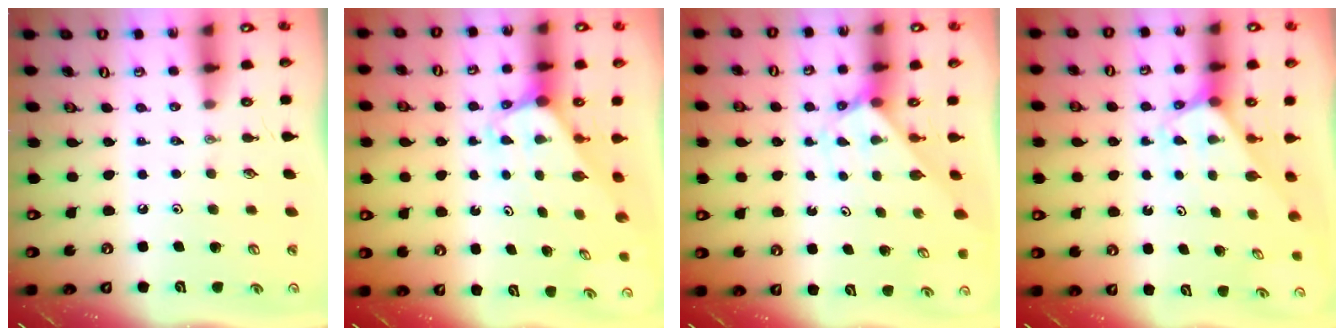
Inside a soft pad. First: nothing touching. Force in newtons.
{"total": 1.9, "press": 1.9, "slide": 0.1}
{"total": 2.2, "press": 2.2, "slide": 0.2}
{"total": 2.4, "press": 2.4, "slide": 0.2}